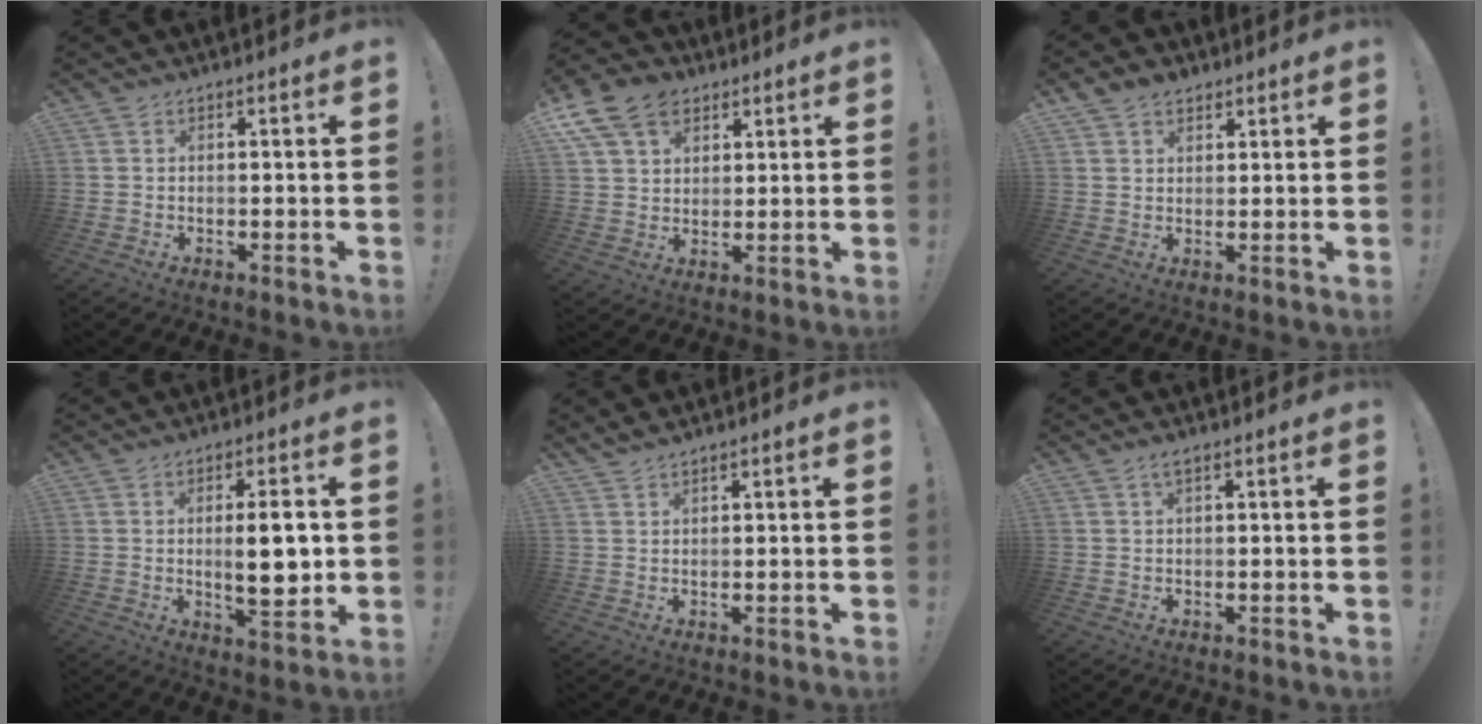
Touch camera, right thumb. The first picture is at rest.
{"total": 13.3, "force": [6.9, 9.4, 6.5], "torque": [-0.108, -0.024, 0.138]}
{"total": 4.7, "force": [3.1, 3.2, 1.5], "torque": [-0.025, -0.010, 0.058]}
{"total": 10.4, "force": [0.3, 2.9, 9.9], "torque": [-0.140, -0.011, 0.000]}
{"total": 1.7, "force": [1.6, 0.0, 0.6], "torque": [-0.014, -0.007, 0.030]}
{"total": 1.4, "force": [0.6, 0.2, 1.3], "torque": [-0.031, 0.003, 0.012]}